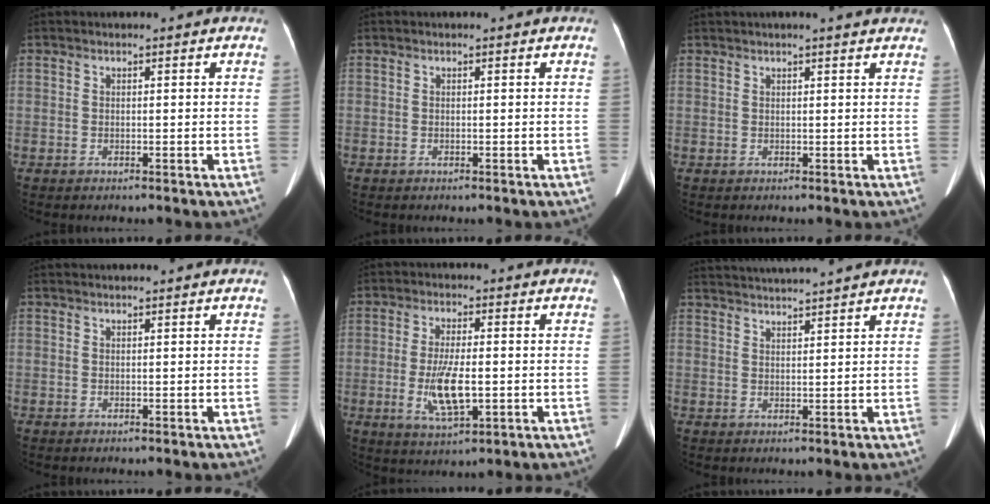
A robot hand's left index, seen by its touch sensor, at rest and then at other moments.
{"total": 0.0}
{"total": 4.1, "force": [3.6, -0.1, 2.0], "torque": [-0.026, 0.018, 0.037]}
{"total": 0.6, "force": [0.6, -0.1, 0.2], "torque": [-0.006, 0.014, 0.014]}
{"total": 7.6, "force": [-1.4, 2.2, 7.1], "torque": [-0.143, -0.007, -0.020]}
{"total": 7.3, "force": [6.9, -1.3, 2.0], "torque": [-0.039, 0.021, 0.106]}